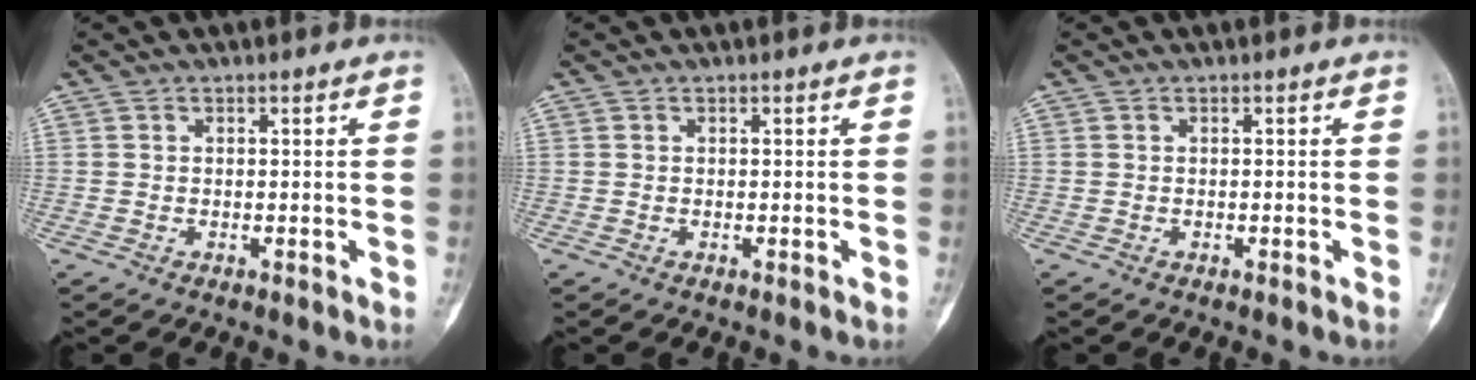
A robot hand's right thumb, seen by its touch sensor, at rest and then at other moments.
{"total": 0.0}
{"total": 0.0}